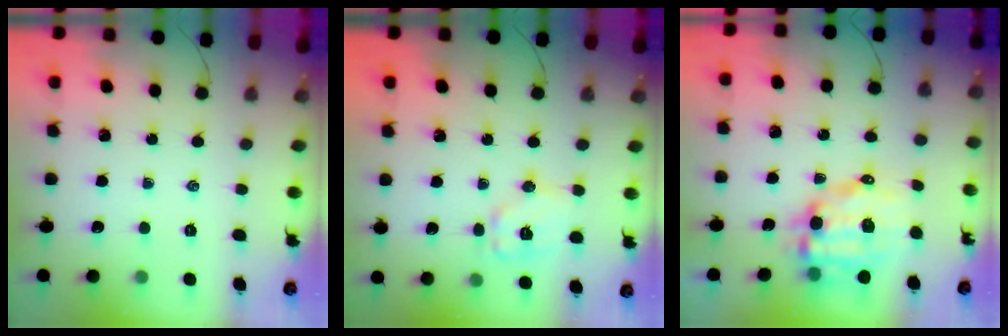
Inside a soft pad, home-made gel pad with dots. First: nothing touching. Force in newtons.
{"total": 10.1, "press": 10.1, "slide": 0.4}
{"total": 10.6, "press": 10.3, "slide": 2.4}